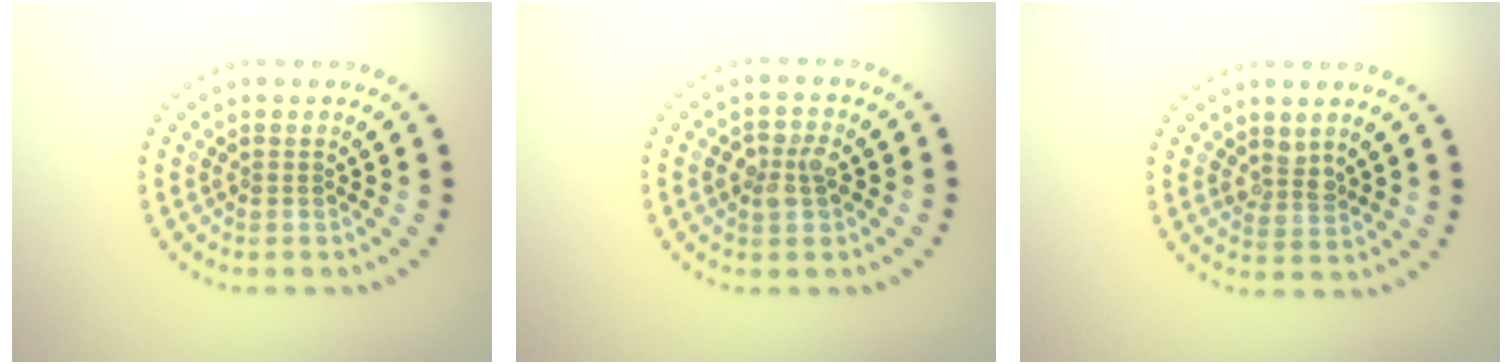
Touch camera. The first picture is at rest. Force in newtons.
{"total": 2.3, "press": 2.3, "slide": 0.2}
{"total": 1.8, "press": 1.5, "slide": 0.9}